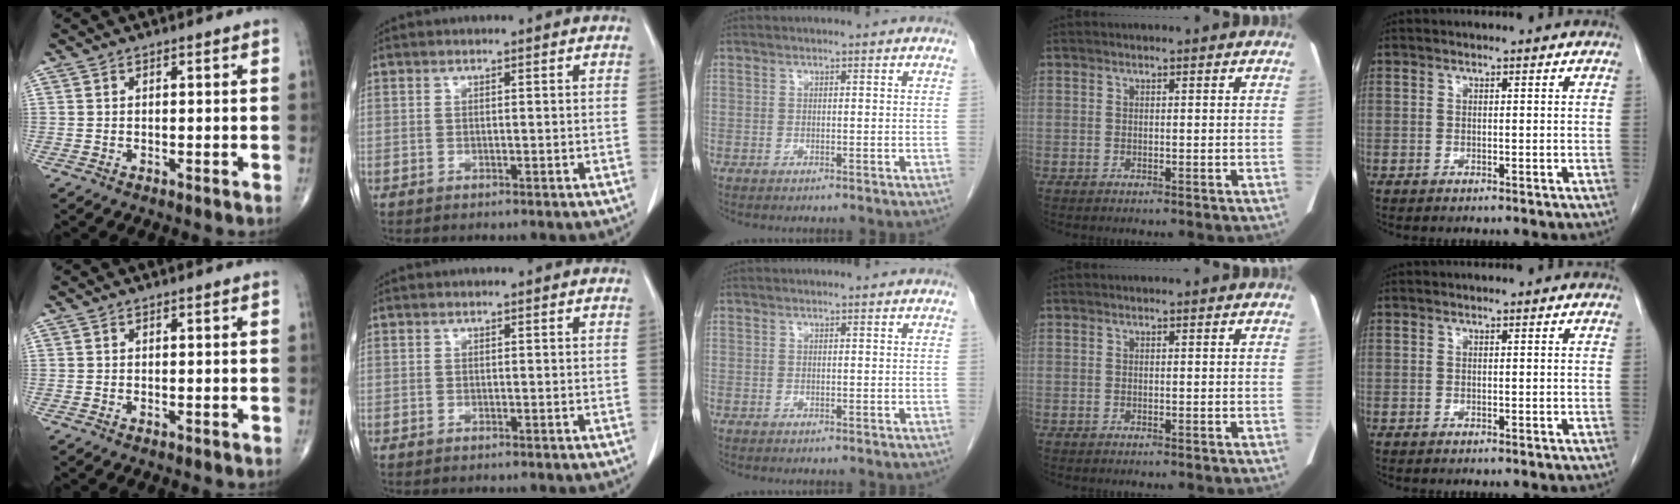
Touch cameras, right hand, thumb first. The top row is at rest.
{}